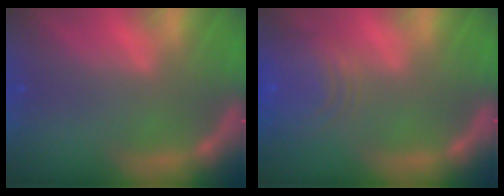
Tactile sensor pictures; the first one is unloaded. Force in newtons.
{"total": 8.0}